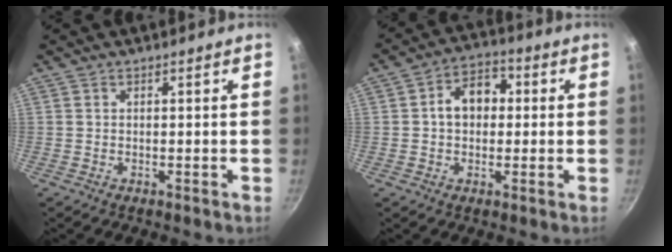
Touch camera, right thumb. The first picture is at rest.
{"total": 8.3, "force": [0.7, 6.1, 5.5], "torque": [-0.049, 0.021, 0.000]}